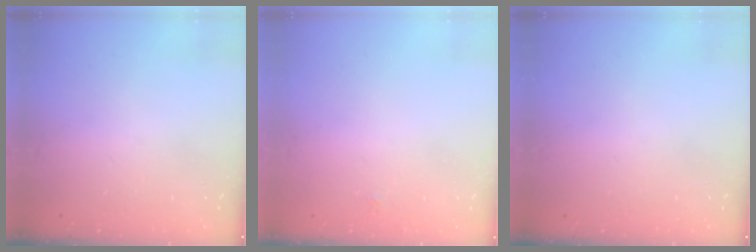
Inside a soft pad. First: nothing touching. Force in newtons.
{"total": 1.9, "press": 1.8, "slide": 0.4}
{"total": 0.0}